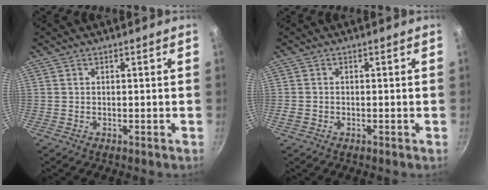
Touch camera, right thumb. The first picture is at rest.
{"total": 1.3, "force": [-0.4, 1.0, 0.8], "torque": [-0.015, 0.002, -0.008]}